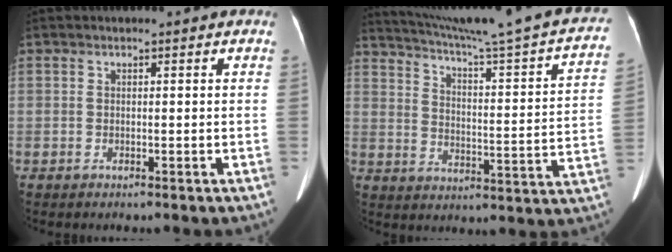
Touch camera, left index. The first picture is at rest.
{"total": 27.8, "force": [24.0, 0.7, 14.2], "torque": [-0.215, -0.051, 0.306]}